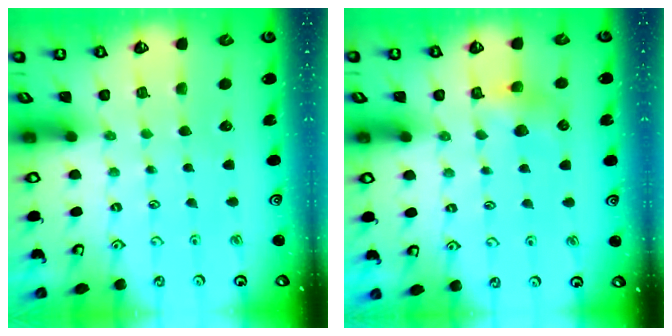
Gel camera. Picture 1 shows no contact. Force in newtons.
{"total": 5.5, "press": 5.5, "slide": 0.5}